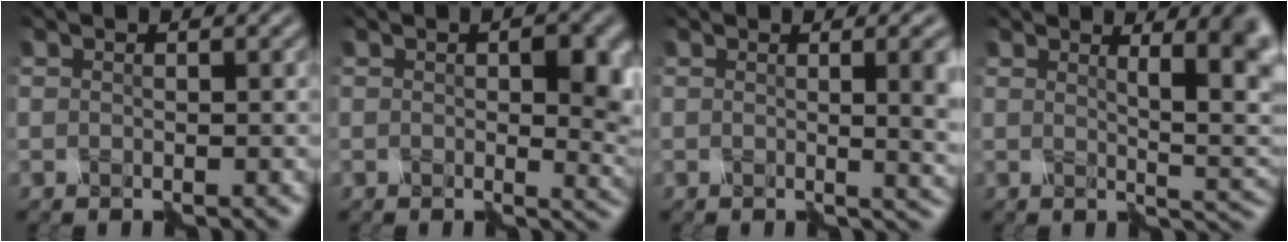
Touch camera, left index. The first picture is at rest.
{"total": 5.7, "force": [0.7, 2.6, 5.0], "torque": [-0.055, -0.001, 0.009]}
{"total": 7.2, "force": [0.4, 3.2, 6.4], "torque": [-0.033, 0.003, 0.003]}
{"total": 6.8, "force": [2.0, 1.9, 6.2], "torque": [-0.064, 0.001, 0.030]}